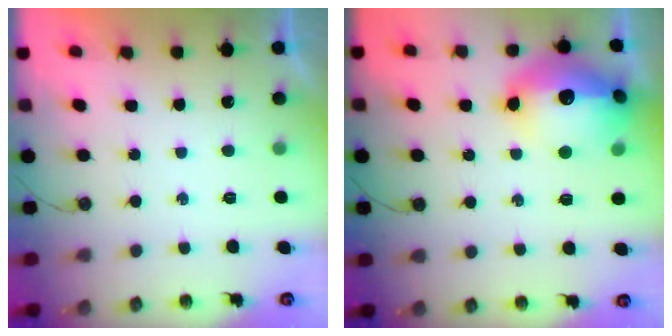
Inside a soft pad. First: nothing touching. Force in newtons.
{"total": 20.8, "press": 20.8, "slide": 1.7}